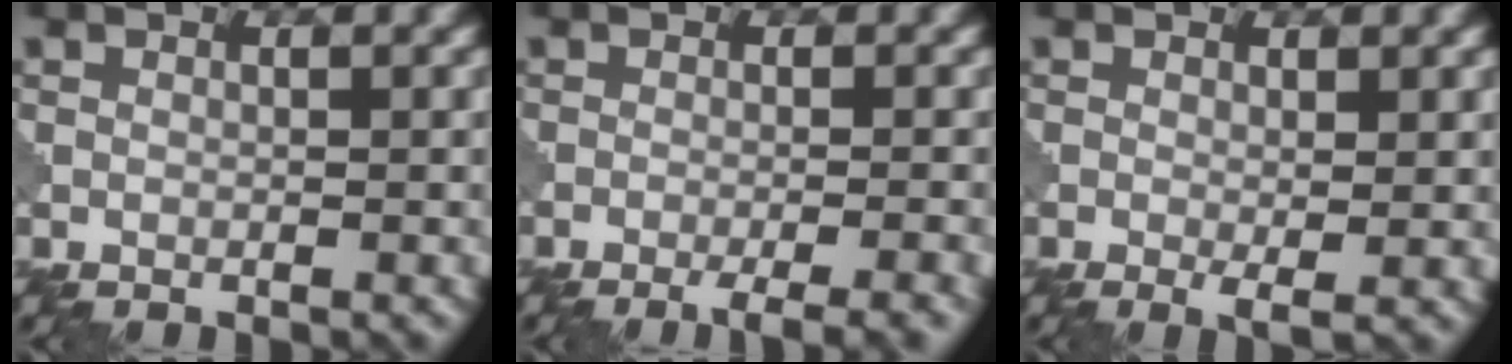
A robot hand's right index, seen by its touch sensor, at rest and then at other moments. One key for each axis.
{"total": 4.0, "fx": -2.3, "fy": 0.8, "fz": 3.1, "tx": -0.034, "ty": 0.005, "tz": -0.038}
{"total": 1.5, "fx": -0.1, "fy": 0.3, "fz": 1.5, "tx": -0.022, "ty": -0.011, "tz": 0.000}